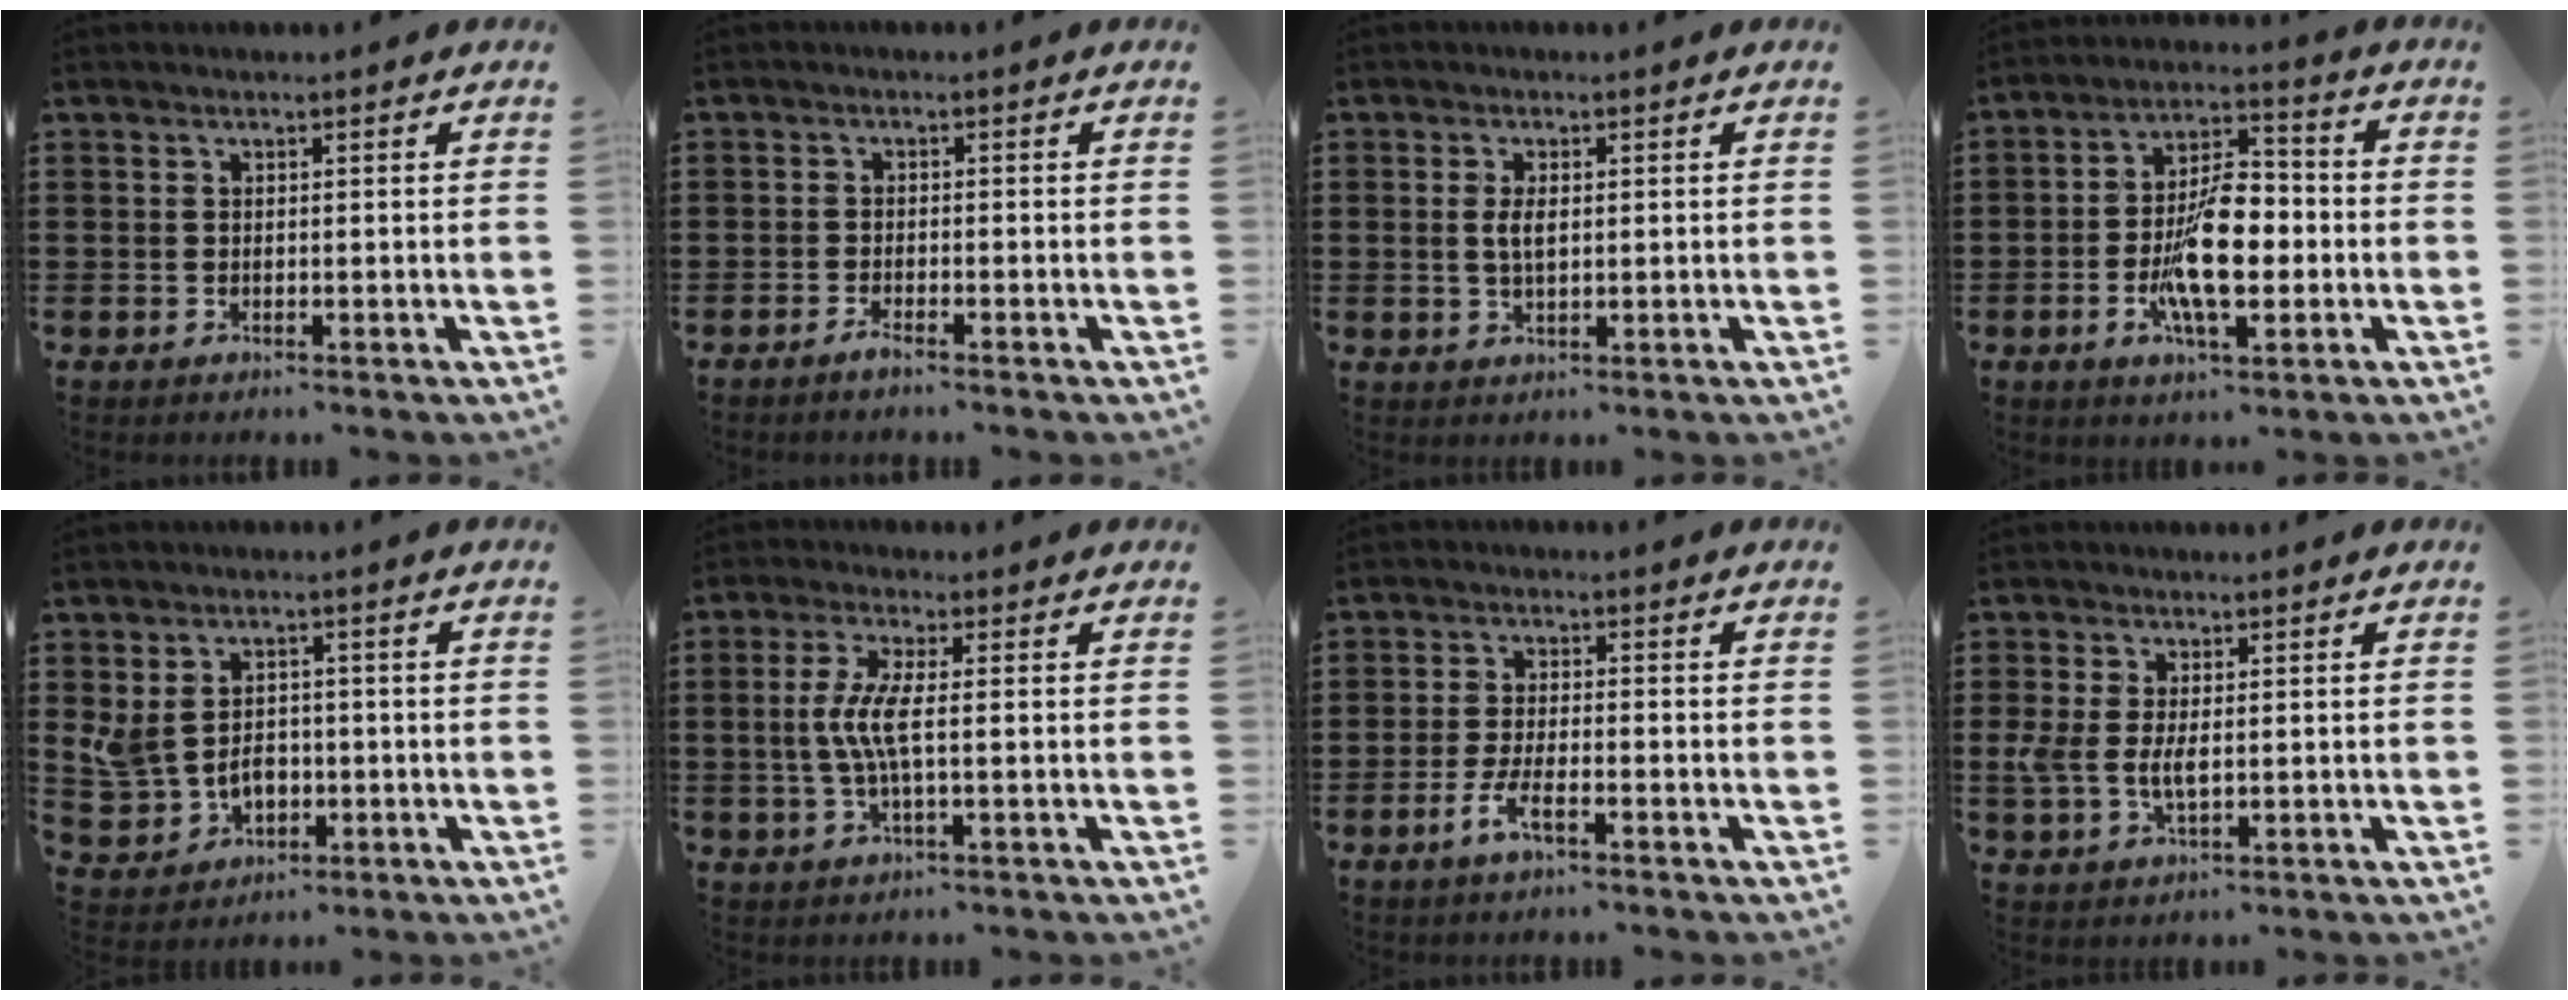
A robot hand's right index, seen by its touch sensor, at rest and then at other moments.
{"total": 1.4, "force": [-1.2, 0.0, 0.5], "torque": [-0.010, -0.002, -0.023]}
{"total": 3.0, "force": [0.2, 1.2, 2.7], "torque": [-0.055, 0.005, 0.002]}
{"total": 11.3, "force": [-2.4, 4.8, 9.9], "torque": [-0.204, -0.001, -0.044]}
{"total": 5.7, "force": [-0.3, 4.8, 3.1], "torque": [-0.076, 0.007, -0.008]}
{"total": 5.6, "force": [-0.4, 0.8, 5.5], "torque": [-0.130, -0.012, -0.019]}
{"total": 4.0, "force": [-2.3, 0.7, 3.1], "torque": [-0.073, -0.006, -0.048]}
{"total": 4.4, "force": [-0.2, 2.4, 3.7], "torque": [-0.093, -0.001, -0.010]}